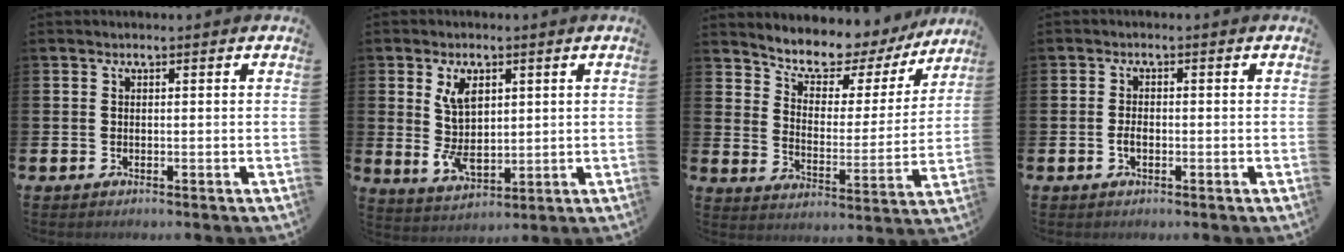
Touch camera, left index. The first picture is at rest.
{"total": 5.9, "force": [2.0, 3.4, 4.4], "torque": [-0.077, -0.008, 0.028]}
{"total": 7.2, "force": [6.5, 2.7, 1.7], "torque": [-0.069, -0.048, 0.108]}
{"total": 1.6, "force": [-0.4, 0.9, 1.2], "torque": [-0.018, 0.001, -0.010]}